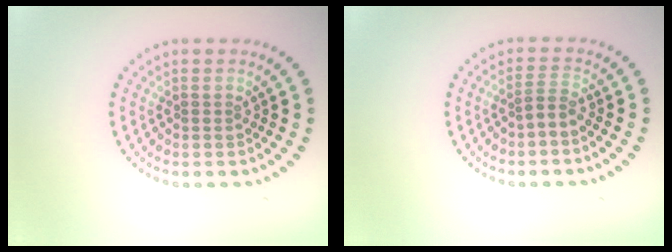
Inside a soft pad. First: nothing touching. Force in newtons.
{"total": 1.5, "press": 1.0, "slide": 1.2}